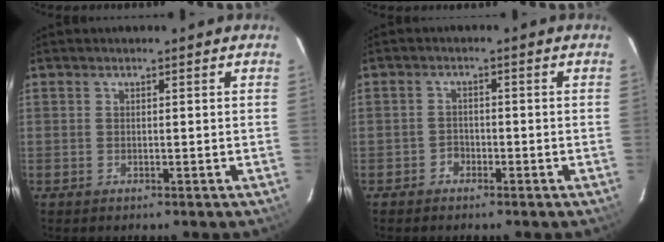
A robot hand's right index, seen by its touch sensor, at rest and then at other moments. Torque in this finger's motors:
{"motor_torque": [0.00, 0.02, 0.01, 0.01]}